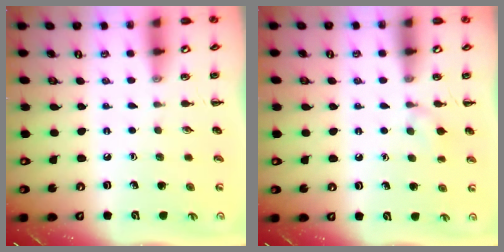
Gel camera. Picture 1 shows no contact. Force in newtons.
{"total": 6.6, "press": 6.2, "slide": 2.3}